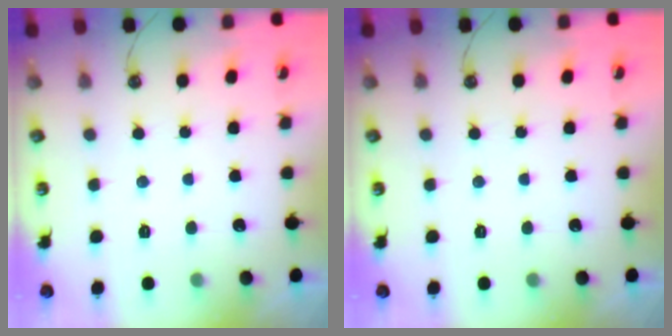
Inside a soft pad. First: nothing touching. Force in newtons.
{"total": 0.0}